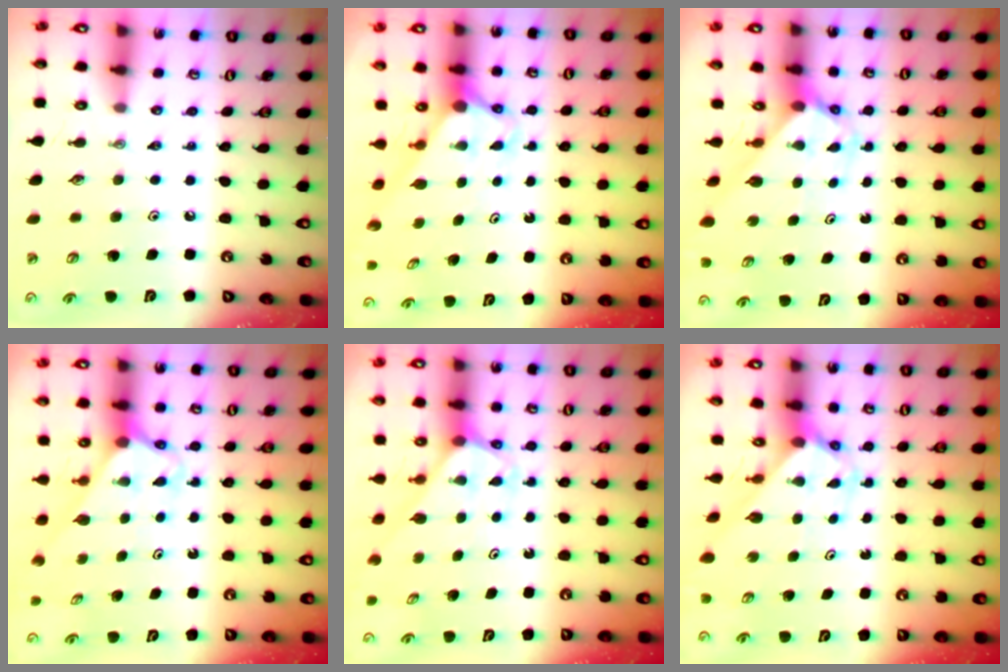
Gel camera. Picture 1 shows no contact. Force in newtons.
{"total": 2.6, "press": 2.6, "slide": 0.0}
{"total": 2.7, "press": 2.7, "slide": 0.3}
{"total": 2.6, "press": 2.6, "slide": 0.2}
{"total": 2.2, "press": 2.2, "slide": 0.1}
{"total": 2.7, "press": 2.7, "slide": 0.3}